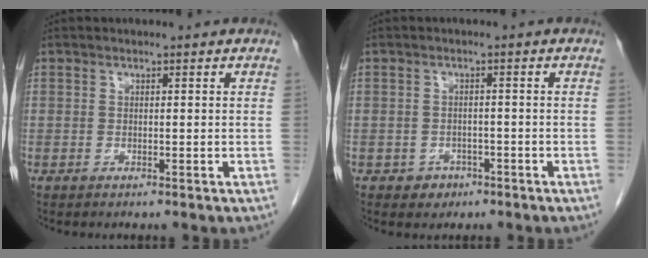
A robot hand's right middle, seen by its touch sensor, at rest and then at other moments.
{"total": 2.4, "force": [-1.3, 1.9, 0.4], "torque": [-0.003, 0.009, -0.014]}